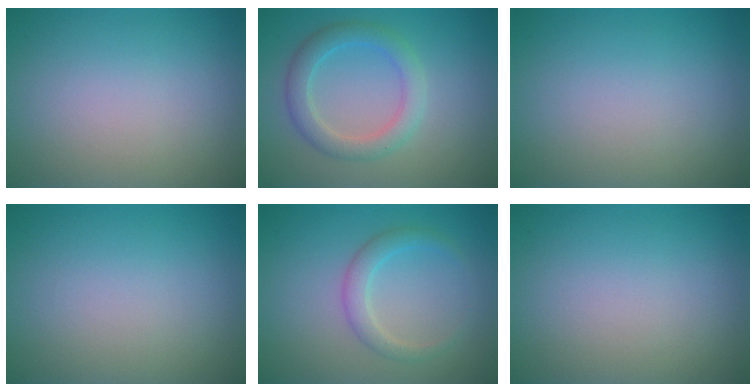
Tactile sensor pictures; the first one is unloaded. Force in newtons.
{"total": 3.2, "press": 3.2, "slide": 0.1}
{"total": 0.0}
{"total": 0.0}
{"total": 2.2, "press": 2.2, "slide": 0.0}
{"total": 0.0}